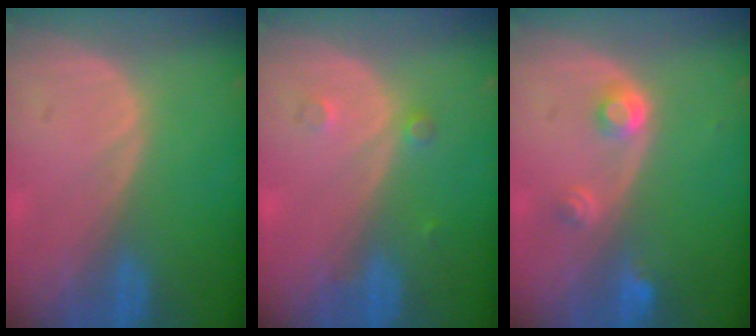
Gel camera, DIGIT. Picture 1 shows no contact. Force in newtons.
{"total": 1.5, "press": 1.5, "slide": 0.1}
{"total": 2.9, "press": 2.7, "slide": 1.0}